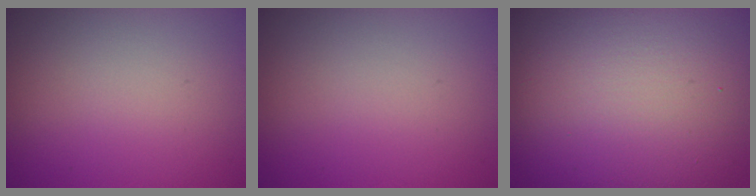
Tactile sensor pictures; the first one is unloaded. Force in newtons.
{"total": 0.0}
{"total": 16.9, "press": 16.8, "slide": 1.4}